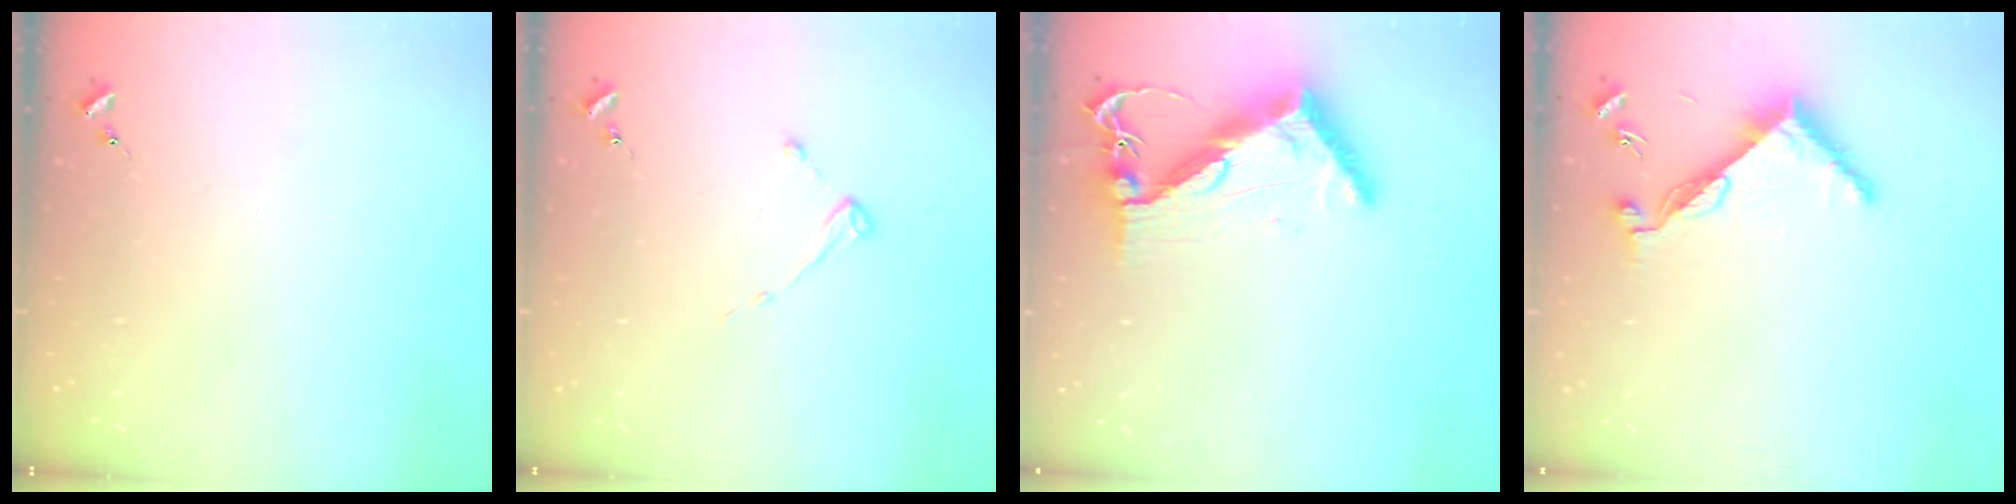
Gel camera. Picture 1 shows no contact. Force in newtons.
{"total": 2.6, "press": 2.6, "slide": 0.4}
{"total": 11.4, "press": 11.3, "slide": 1.2}
{"total": 8.2, "press": 8.2, "slide": 0.6}